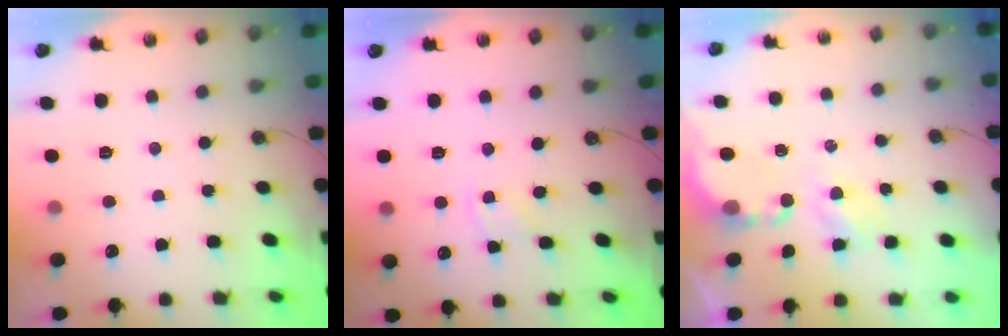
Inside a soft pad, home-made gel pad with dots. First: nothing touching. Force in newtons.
{"total": 2.2, "press": 2.1, "slide": 0.4}
{"total": 3.8, "press": 3.8, "slide": 0.2}